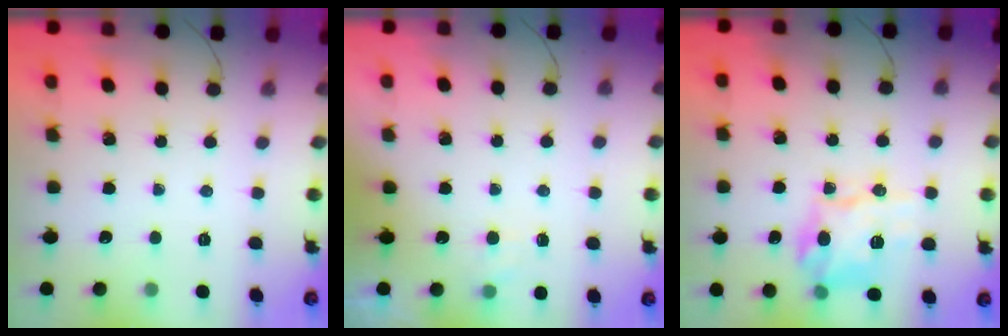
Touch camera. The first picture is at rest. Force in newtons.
{"total": 5.1, "press": 4.9, "slide": 1.3}
{"total": 13.3, "press": 13.3, "slide": 1.1}